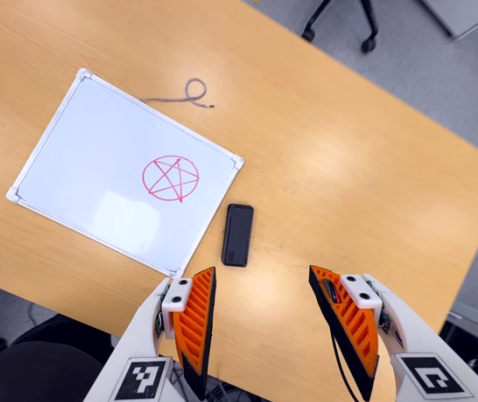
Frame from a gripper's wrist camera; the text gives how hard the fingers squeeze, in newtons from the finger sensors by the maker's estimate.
{"total": 0.0}